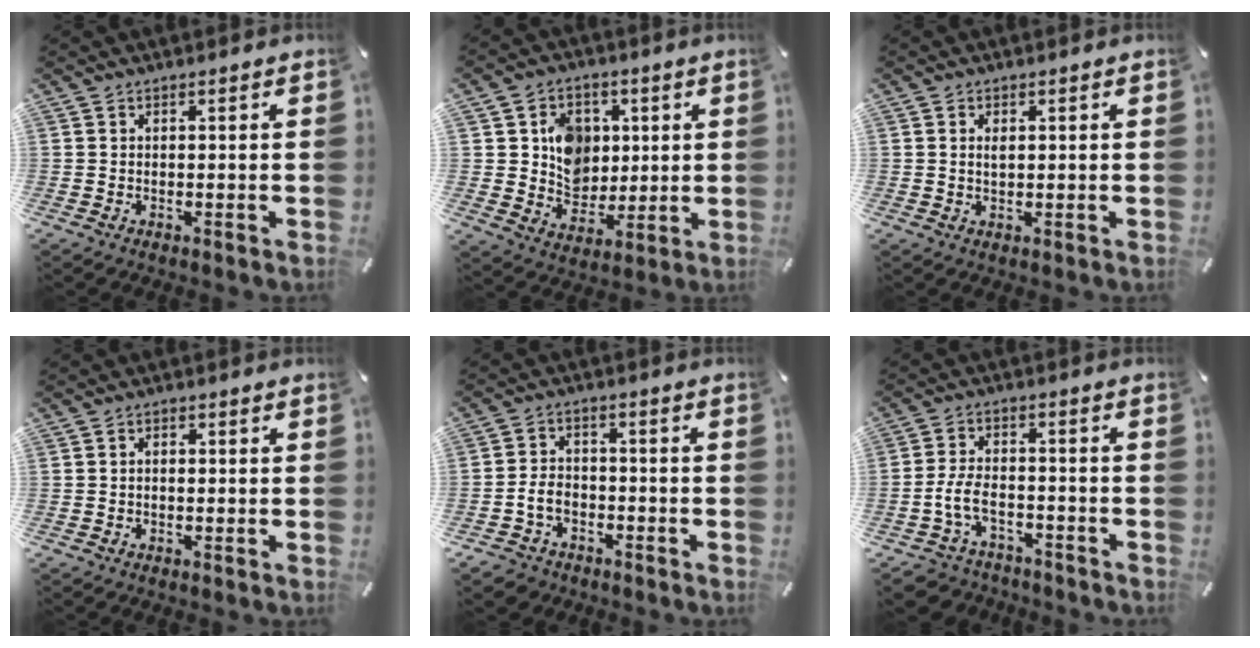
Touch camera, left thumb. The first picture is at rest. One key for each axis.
{"total": 10.2, "fx": 2.0, "fy": 9.4, "fz": 3.5, "tx": -0.048, "ty": -0.006, "tz": 0.042}
{"total": 1.4, "fx": 0.3, "fy": 0.9, "fz": 1.0, "tx": -0.023, "ty": 0.004, "tz": 0.004}
{"total": 1.1, "fx": -0.4, "fy": 0.8, "fz": 0.7, "tx": -0.015, "ty": 0.003, "tz": -0.008}
{"total": 6.1, "fx": -2.7, "fy": 4.9, "fz": 2.5, "tx": -0.064, "ty": 0.015, "tz": -0.051}
{"total": 7.6, "fx": -3.7, "fy": 4.9, "fz": 4.5, "tx": -0.116, "ty": 0.013, "tz": -0.073}